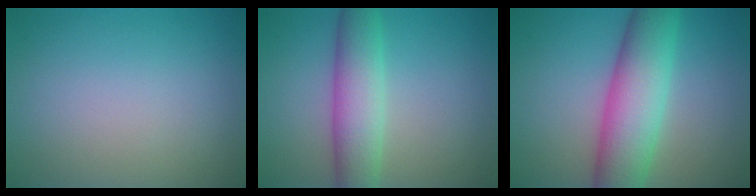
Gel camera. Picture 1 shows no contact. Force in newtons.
{"total": 5.7, "press": 5.7, "slide": 0.1}
{"total": 8.7, "press": 8.7, "slide": 0.2}